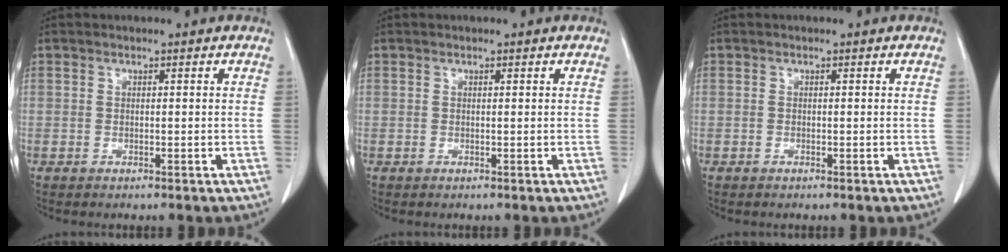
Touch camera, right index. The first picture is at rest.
{"total": 0.0}
{"total": 0.0}